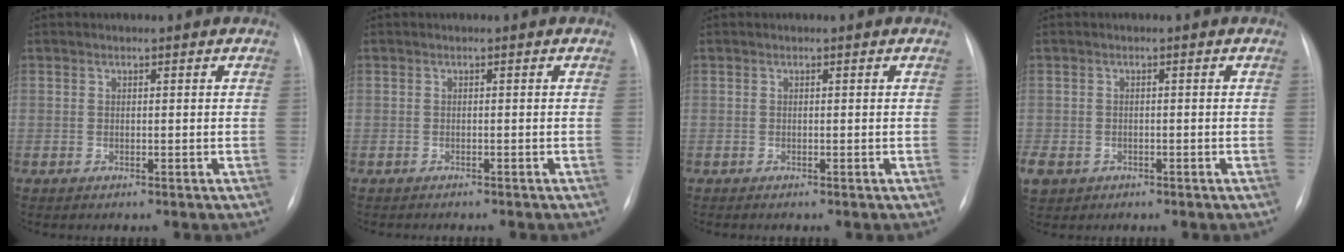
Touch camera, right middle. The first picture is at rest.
{"total": 2.4, "force": [-2.2, 0.5, 1.0], "torque": [-0.018, -0.007, -0.020]}
{"total": 0.0}
{"total": 5.8, "force": [-3.0, 4.6, 1.9], "torque": [-0.060, -0.004, -0.041]}